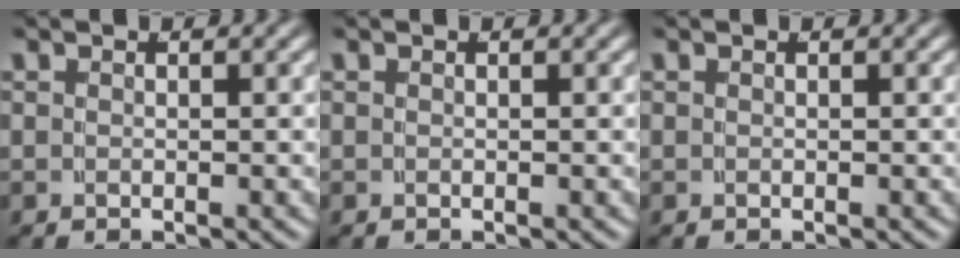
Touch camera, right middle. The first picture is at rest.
{"total": 0.0}
{"total": 0.0}